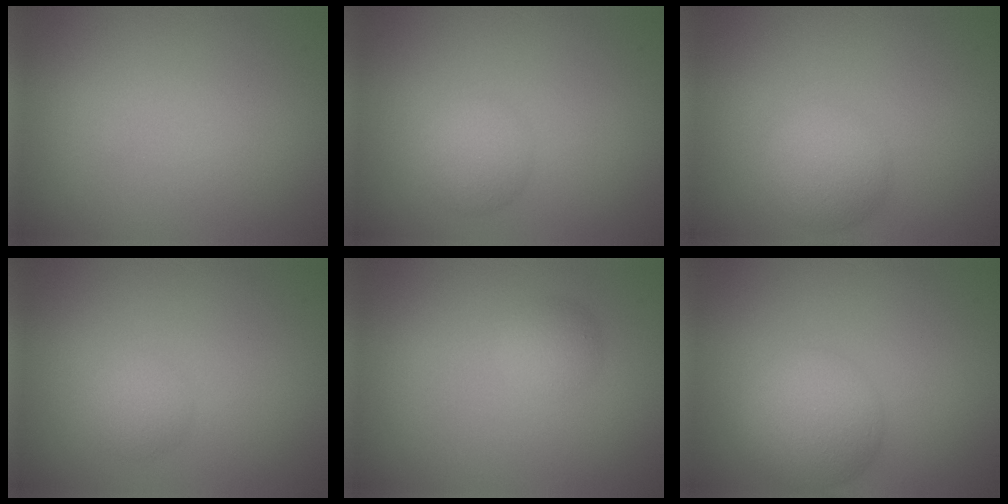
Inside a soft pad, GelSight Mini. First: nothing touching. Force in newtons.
{"total": 2.5, "press": 2.5, "slide": 0.1}
{"total": 3.5, "press": 3.4, "slide": 0.3}
{"total": 1.8, "press": 1.8, "slide": 0.0}
{"total": 1.5, "press": 1.5, "slide": 0.0}
{"total": 5.3, "press": 5.3, "slide": 0.3}